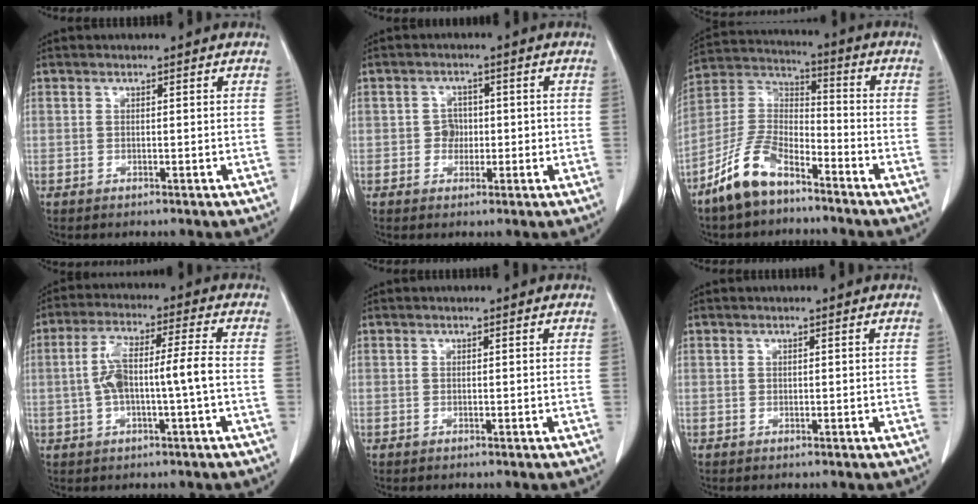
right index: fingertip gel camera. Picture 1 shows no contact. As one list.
[{"total": 3.5, "force": [-0.3, 3.0, 1.7], "torque": [-0.023, 0.015, -0.002]}, {"total": 12.4, "force": [-8.6, 5.1, 7.4], "torque": [-0.167, 0.007, -0.170]}, {"total": 9.3, "force": [-0.9, 1.4, 9.2], "torque": [-0.179, 0.026, -0.016]}, {"total": 0.0}, {"total": 0.0}]